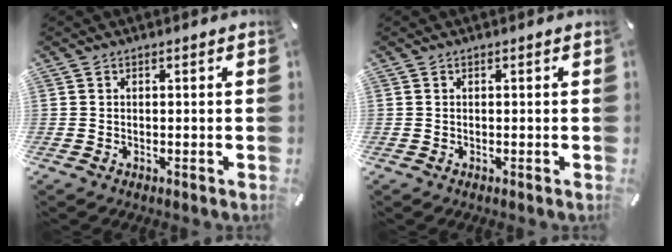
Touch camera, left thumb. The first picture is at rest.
{"total": 0.0}